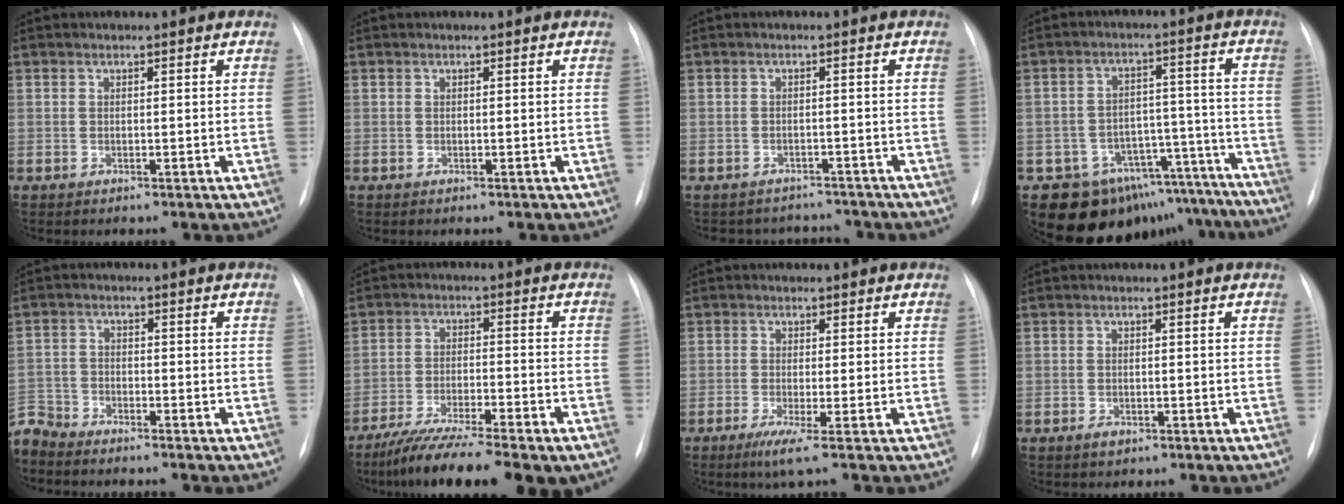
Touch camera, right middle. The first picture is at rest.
{"total": 0.0}
{"total": 6.5, "force": [-6.0, 2.4, -0.1], "torque": [0.004, 0.019, -0.070]}
{"total": 16.6, "force": [-14.1, 8.5, 2.2], "torque": [-0.012, 0.069, -0.180]}
{"total": 5.7, "force": [-5.6, 0.9, 0.2], "torque": [-0.002, -0.008, -0.112]}
{"total": 14.4, "force": [-11.2, 1.7, 8.9], "torque": [-0.150, -0.031, -0.182]}
{"total": 3.1, "force": [-1.7, -0.7, 2.5], "torque": [-0.051, -0.014, -0.037]}
{"total": 1.3, "force": [-0.8, 0.7, 0.7], "torque": [-0.012, 0.001, -0.010]}